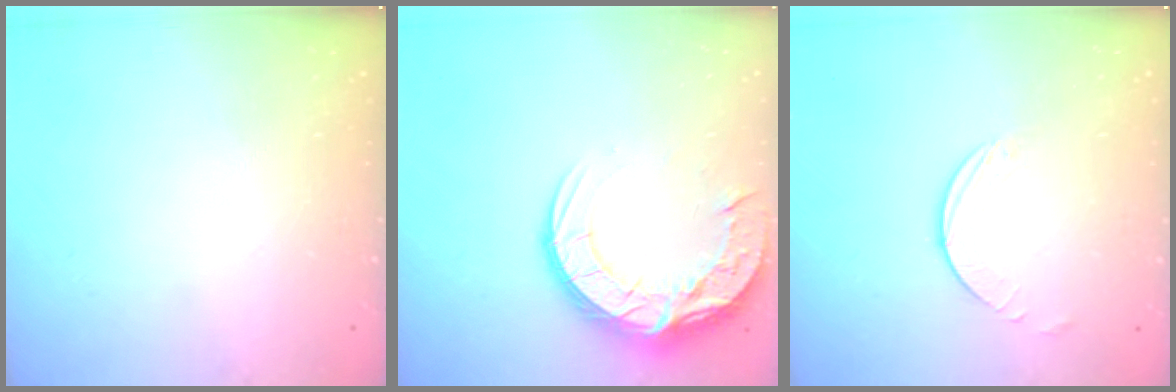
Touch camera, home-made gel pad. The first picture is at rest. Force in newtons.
{"total": 17.9, "press": 17.8, "slide": 1.3}
{"total": 1.6, "press": 1.6, "slide": 0.2}